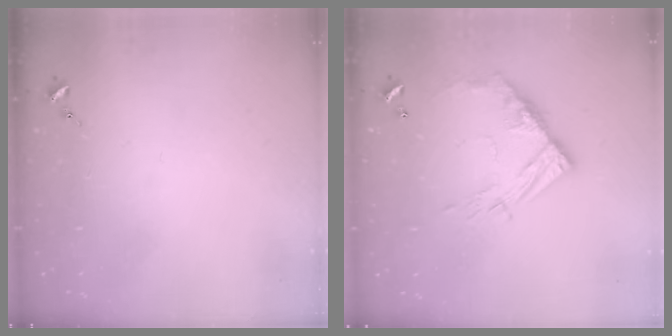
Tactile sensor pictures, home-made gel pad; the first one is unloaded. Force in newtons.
{"total": 12.9, "press": 12.9, "slide": 1.3}